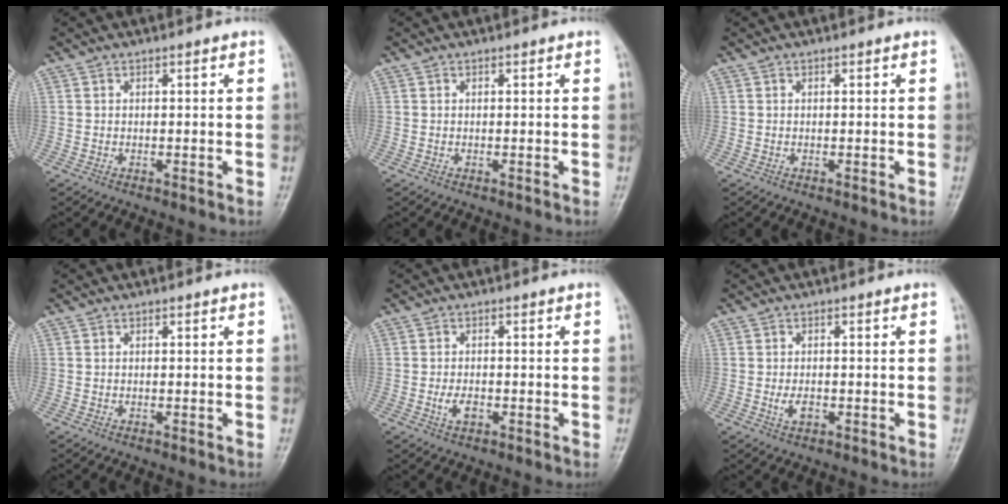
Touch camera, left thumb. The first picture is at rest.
{"total": 0.0}
{"total": 0.0}
{"total": 0.0}
{"total": 3.3, "force": [-1.1, 2.0, 2.3], "torque": [-0.038, 0.004, -0.021]}
{"total": 3.0, "force": [-0.9, 1.9, 2.1], "torque": [-0.034, 0.000, -0.016]}